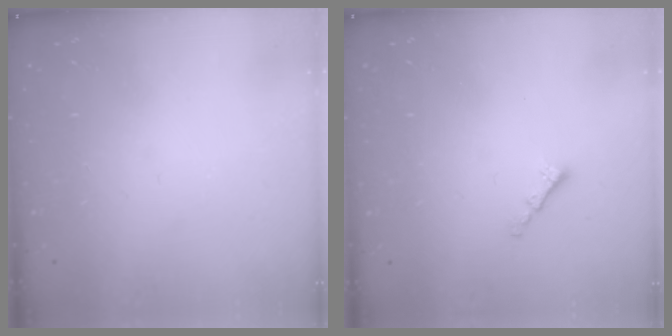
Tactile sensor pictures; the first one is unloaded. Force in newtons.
{"total": 1.3, "press": 1.2, "slide": 0.5}